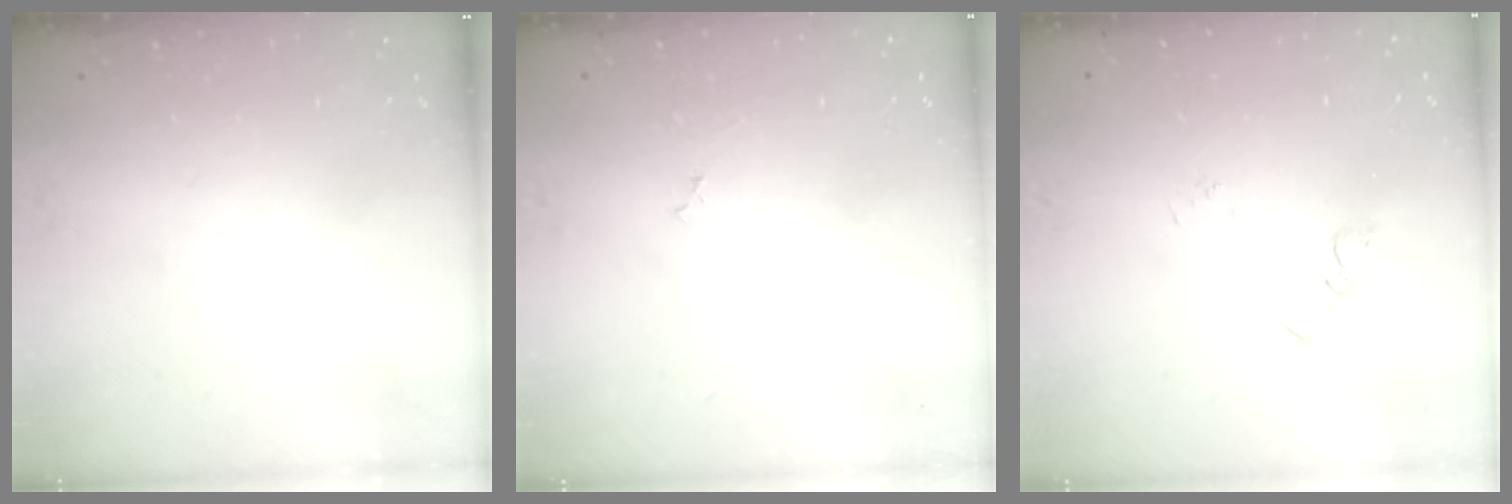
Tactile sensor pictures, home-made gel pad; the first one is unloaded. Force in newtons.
{"total": 2.3, "press": 2.3, "slide": 0.2}
{"total": 2.2, "press": 2.2, "slide": 0.2}